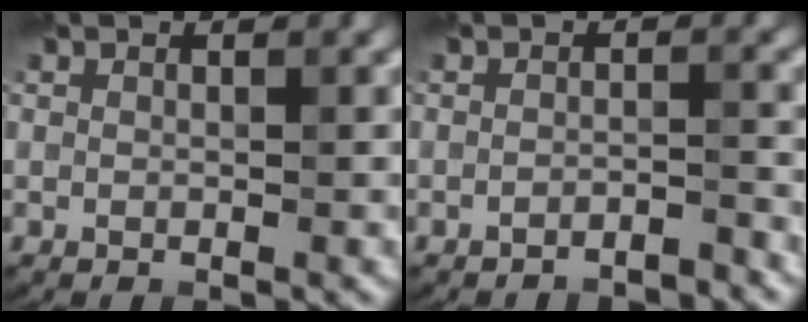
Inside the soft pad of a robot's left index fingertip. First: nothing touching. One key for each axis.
{"total": 2.4, "fx": -2.3, "fy": 0.2, "fz": 0.6, "tx": -0.002, "ty": 0.006, "tz": -0.037}